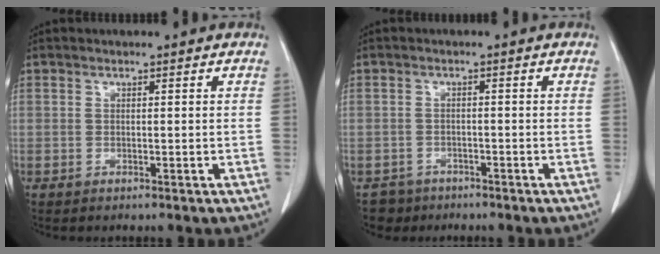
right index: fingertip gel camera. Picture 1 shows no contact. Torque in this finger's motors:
{"motor_torque": [-0.07, -0.11, -0.28, -0.09]}